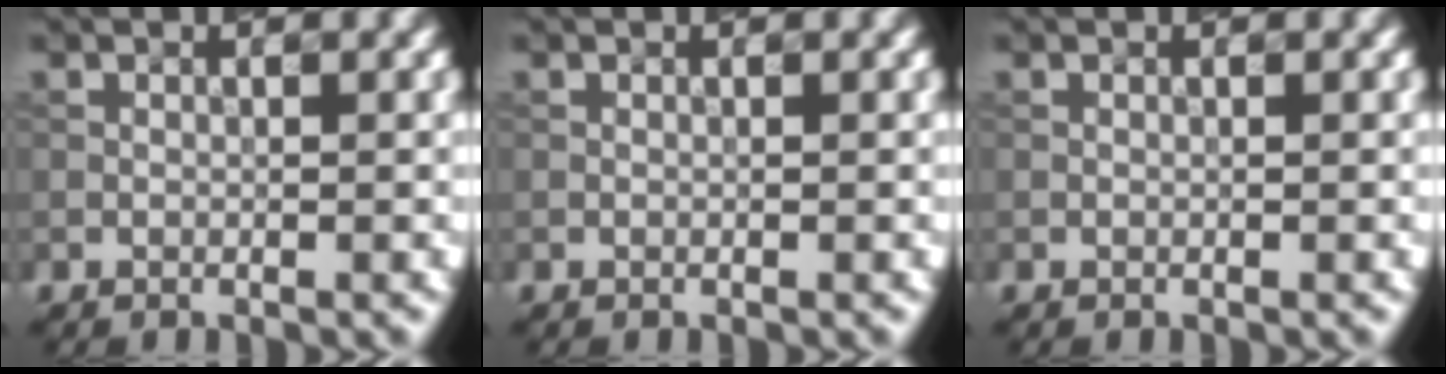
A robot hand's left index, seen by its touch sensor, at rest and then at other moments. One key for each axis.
{"total": 0.0}
{"total": 0.0}